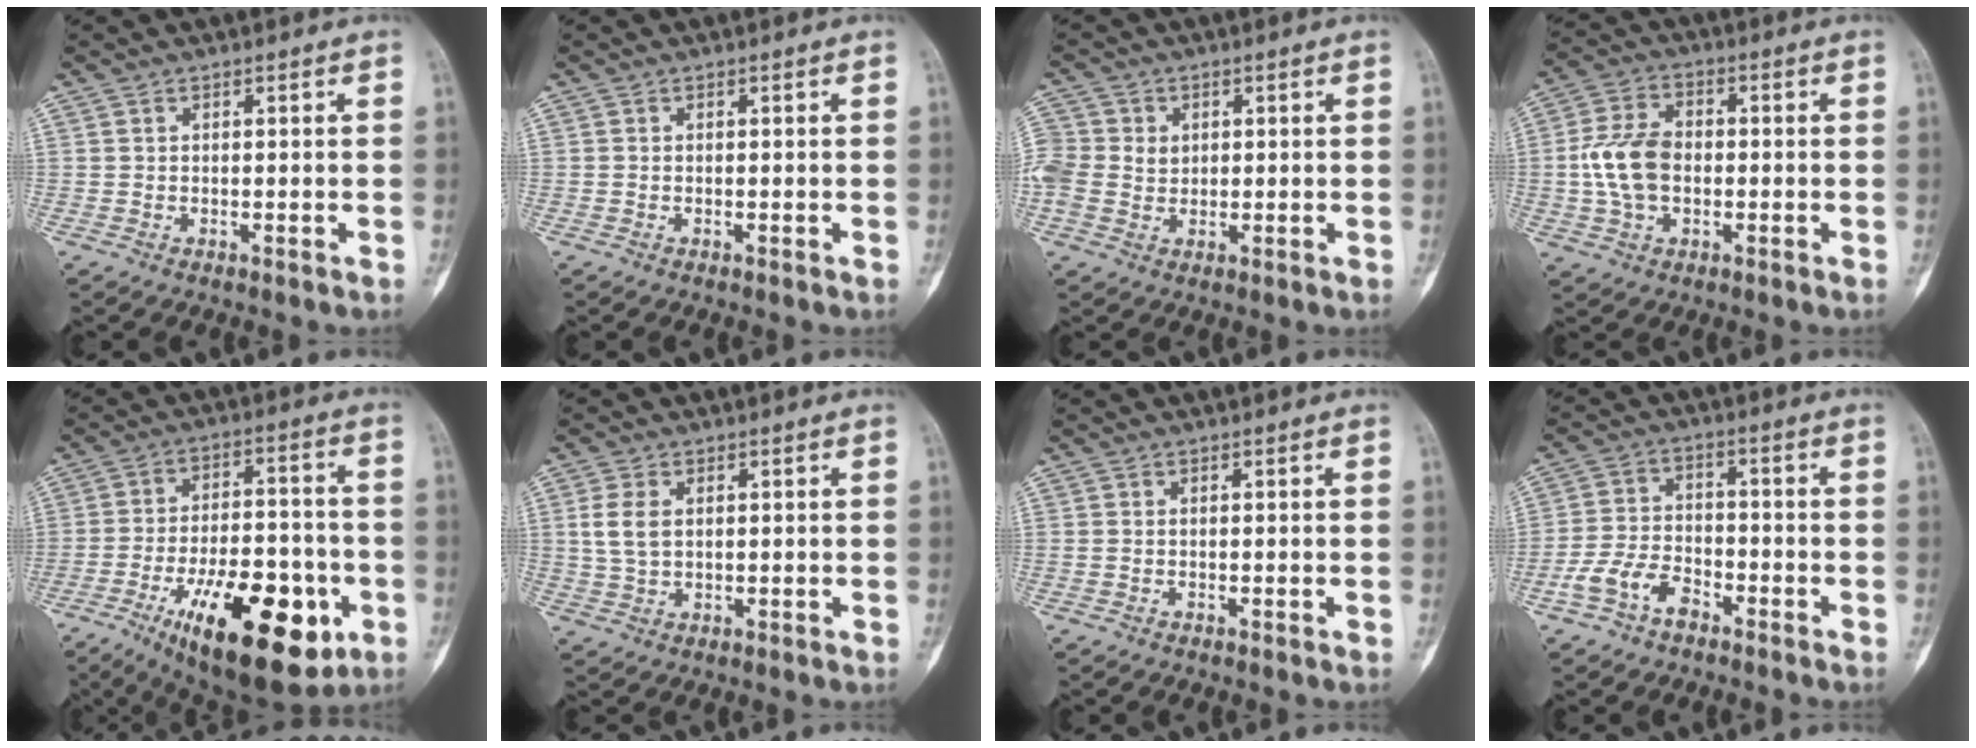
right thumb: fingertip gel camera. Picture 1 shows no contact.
{"total": 0.0}
{"total": 8.9, "force": [1.2, 7.8, 4.1], "torque": [-0.100, 0.012, 0.022]}
{"total": 10.1, "force": [-0.8, 6.8, 7.4], "torque": [-0.140, 0.017, -0.020]}
{"total": 24.0, "force": [-10.0, 10.2, 19.2], "torque": [-0.277, 0.035, -0.143]}
{"total": 5.1, "force": [1.1, 3.2, 3.7], "torque": [-0.079, 0.001, 0.023]}
{"total": 0.0}
{"total": 7.5, "force": [-4.3, 4.4, 4.2], "torque": [-0.086, 0.034, -0.084]}